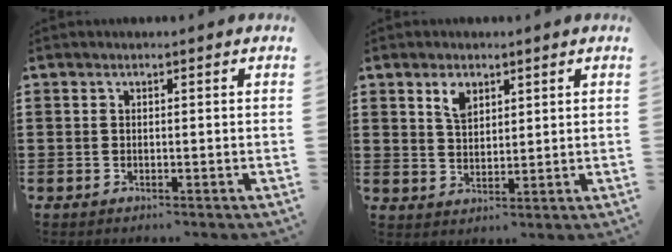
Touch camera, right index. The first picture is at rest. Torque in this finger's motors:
{"motor_torque": [0.34, -0.21, 0.08, 0.08]}